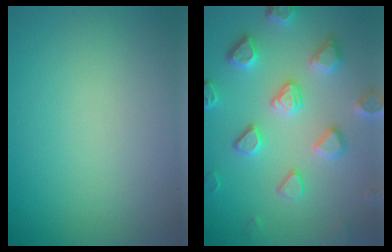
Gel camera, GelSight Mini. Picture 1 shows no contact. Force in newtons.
{"total": 5.0, "press": 4.6, "slide": 1.8}